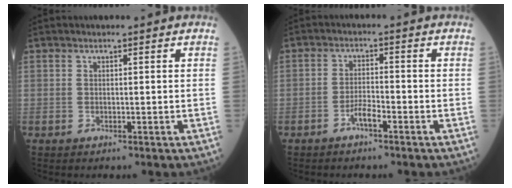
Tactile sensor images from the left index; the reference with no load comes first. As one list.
[{"total": 2.6, "force": [-1.9, 0.4, 1.8], "torque": [-0.032, 0.000, -0.039]}]